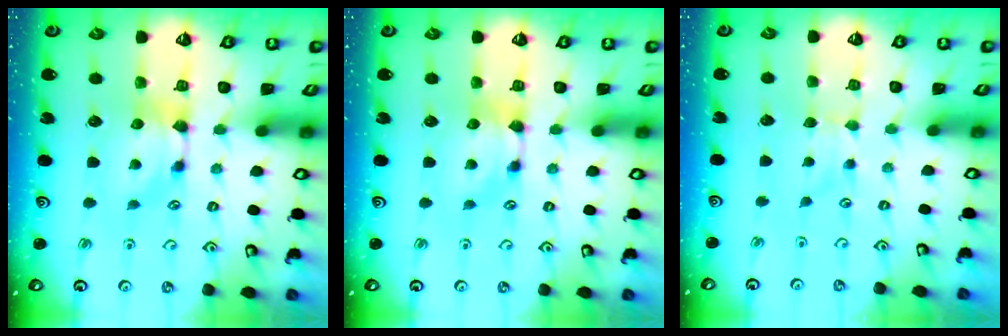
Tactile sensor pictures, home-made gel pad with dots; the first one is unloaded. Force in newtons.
{"total": 0.0}
{"total": 2.2, "press": 2.2, "slide": 0.5}